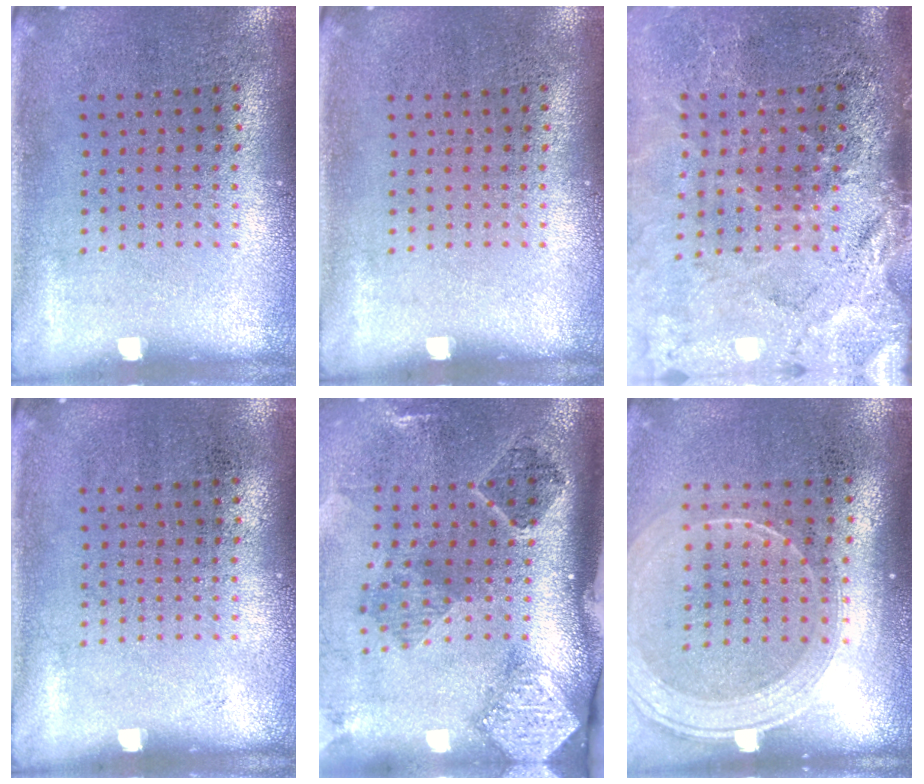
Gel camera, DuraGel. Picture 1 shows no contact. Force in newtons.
{"total": 0.0}
{"total": 4.0, "press": 3.3, "slide": 2.2}
{"total": 0.0}
{"total": 2.9, "press": 1.8, "slide": 2.2}
{"total": 1.8, "press": 1.6, "slide": 0.7}